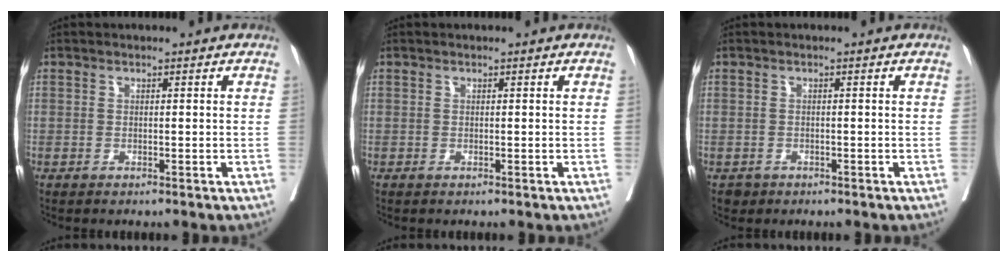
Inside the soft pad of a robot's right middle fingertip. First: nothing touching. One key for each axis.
{"total": 0.0}
{"total": 1.2, "fx": -0.8, "fy": 0.9, "fz": 0.1, "tx": -0.003, "ty": 0.002, "tz": -0.009}